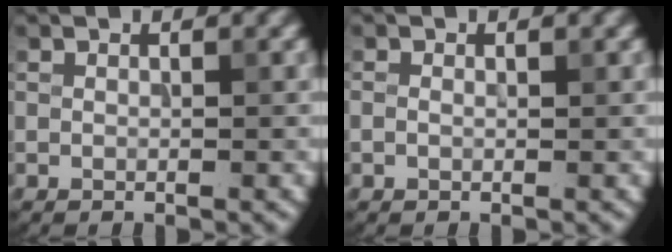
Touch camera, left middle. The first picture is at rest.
{"total": 0.7, "force": [0.2, 0.4, 0.6], "torque": [-0.013, -0.002, 0.000]}